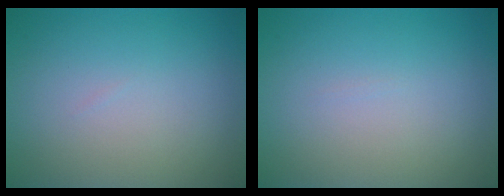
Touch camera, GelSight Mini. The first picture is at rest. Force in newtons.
{"total": 0.0}